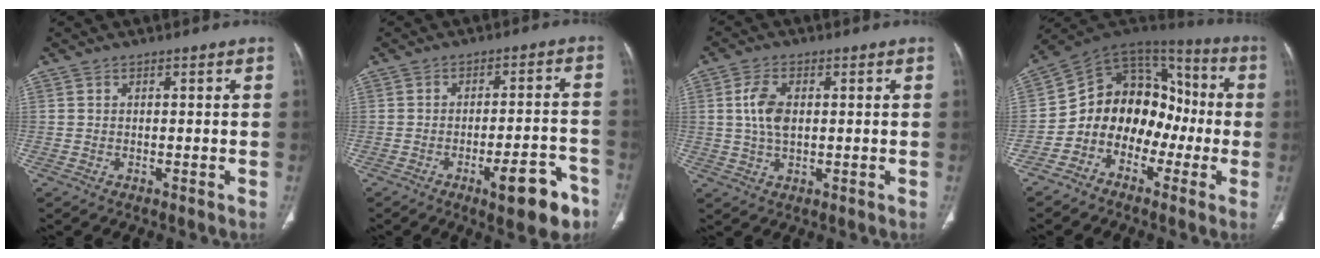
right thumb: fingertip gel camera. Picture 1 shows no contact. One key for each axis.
{"total": 10.8, "fx": -6.0, "fy": 3.3, "fz": 8.4, "tx": -0.099, "ty": 0.035, "tz": -0.077}
{"total": 6.0, "fx": 0.9, "fy": 3.4, "fz": 4.8, "tx": -0.097, "ty": 0.000, "tz": 0.014}
{"total": 15.2, "fx": -4.1, "fy": 11.9, "fz": 8.5, "tx": -0.079, "ty": 0.090, "tz": -0.082}